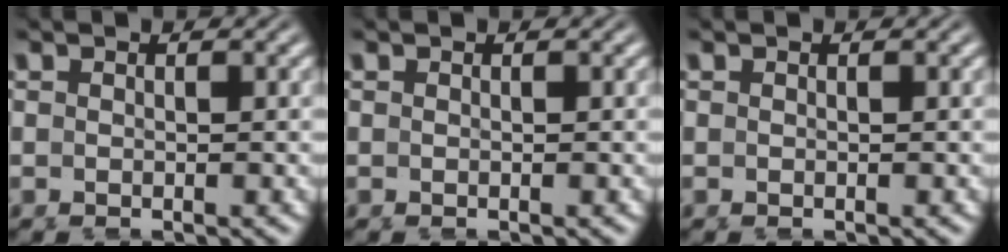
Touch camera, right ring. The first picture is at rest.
{"total": 0.0}
{"total": 1.5, "force": [-0.4, -1.4, -0.4], "torque": [0.019, -0.013, 0.005]}